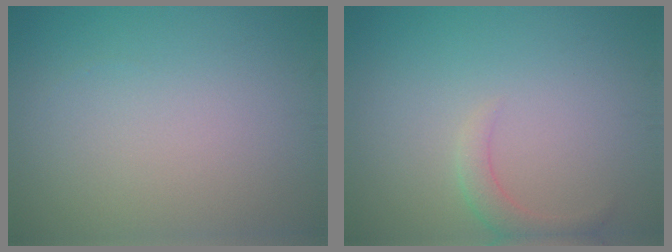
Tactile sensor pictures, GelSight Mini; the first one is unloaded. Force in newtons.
{"total": 1.9, "press": 1.8, "slide": 0.1}